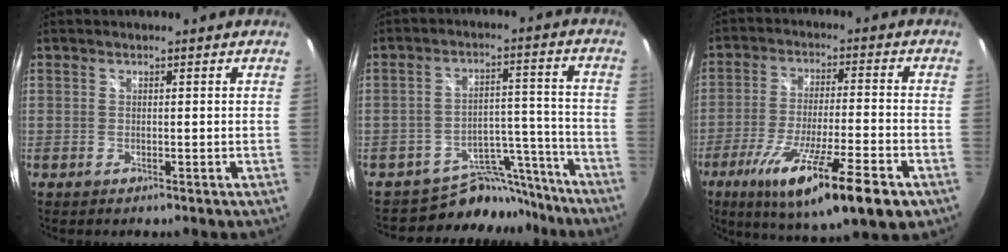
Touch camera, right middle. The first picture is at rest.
{"total": 11.2, "force": [-10.3, 4.5, 0.3], "torque": [0.004, 0.051, -0.148]}
{"total": 19.3, "force": [-10.5, 2.7, 16.0], "torque": [-0.281, -0.055, -0.170]}